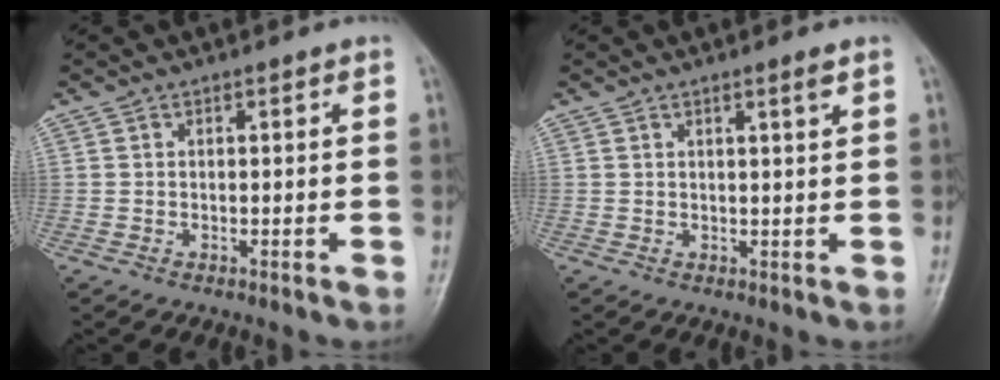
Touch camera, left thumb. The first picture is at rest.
{"total": 2.0, "force": [1.2, -0.1, 1.6], "torque": [-0.027, -0.009, 0.020]}